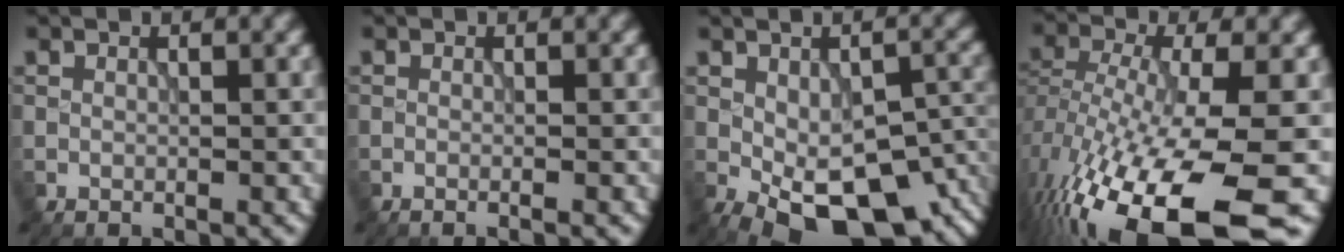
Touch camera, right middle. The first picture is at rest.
{"total": 1.0, "force": [-0.3, 0.4, 0.9], "torque": [-0.007, -0.007, -0.012]}
{"total": 12.2, "force": [-4.8, 5.8, 9.6], "torque": [-0.151, -0.021, -0.065]}
{"total": 16.3, "force": [-8.5, 5.2, 13.0], "torque": [-0.263, -0.038, -0.129]}